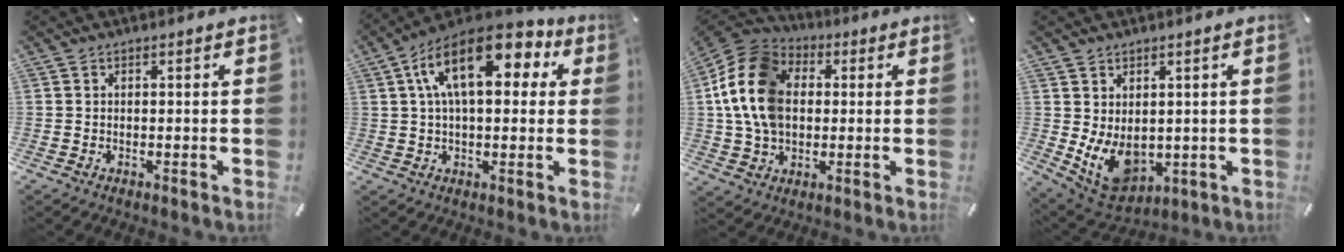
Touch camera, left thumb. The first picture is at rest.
{"total": 16.5, "force": [6.4, 8.0, 13.0], "torque": [-0.232, -0.019, 0.104]}
{"total": 15.3, "force": [1.1, 12.2, 9.3], "torque": [-0.228, 0.011, 0.015]}
{"total": 9.0, "force": [-0.1, 7.1, 5.5], "torque": [-0.103, -0.016, 0.004]}